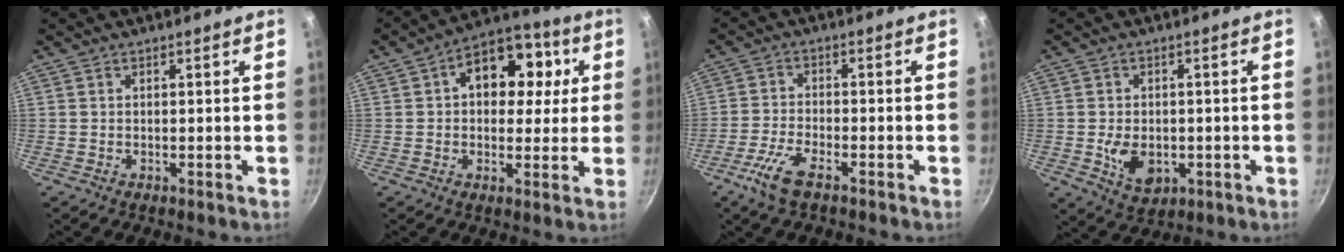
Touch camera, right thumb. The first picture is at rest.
{"total": 14.0, "force": [3.4, 9.9, 9.4], "torque": [-0.091, 0.013, 0.033]}
{"total": 6.5, "force": [-4.0, 2.1, 4.7], "torque": [-0.107, 0.019, -0.085]}
{"total": 7.3, "force": [-1.5, 5.0, 5.1], "torque": [-0.073, 0.001, -0.013]}